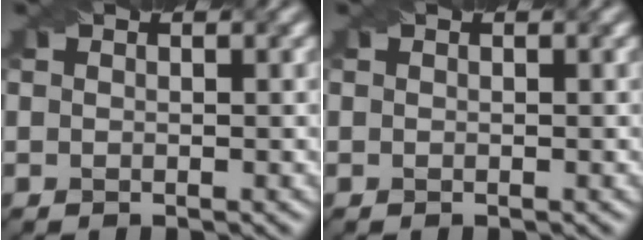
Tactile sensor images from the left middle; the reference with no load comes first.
{"total": 0.0}